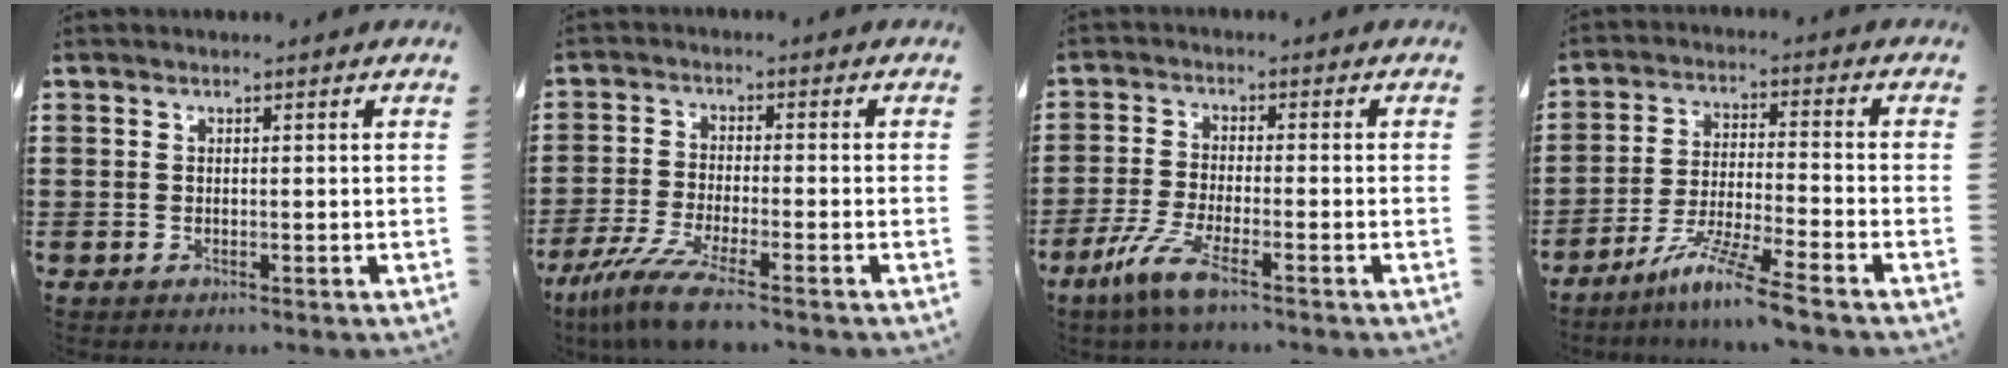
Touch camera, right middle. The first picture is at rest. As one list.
[{"total": 7.1, "force": [-5.4, 0.3, 4.6], "torque": [-0.115, -0.023, -0.109]}, {"total": 6.0, "force": [-3.5, 0.8, 4.8], "torque": [-0.119, -0.018, -0.071]}, {"total": 8.3, "force": [-6.6, -0.5, 4.9], "torque": [-0.098, -0.014, -0.128]}]